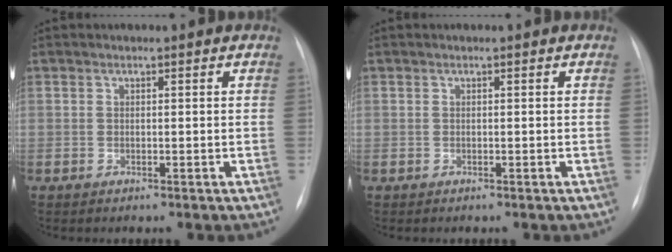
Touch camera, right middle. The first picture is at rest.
{"total": 0.0}